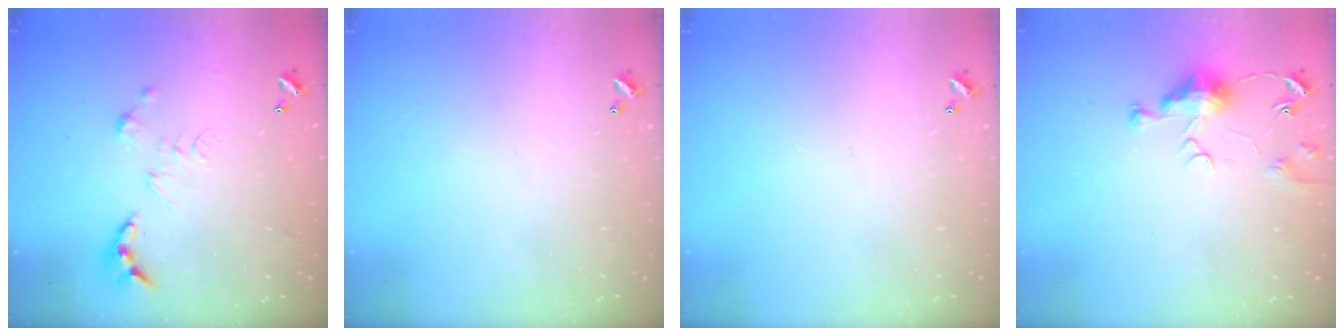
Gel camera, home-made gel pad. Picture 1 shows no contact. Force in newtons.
{"total": 0.0}
{"total": 0.0}
{"total": 7.0, "press": 7.0, "slide": 0.7}